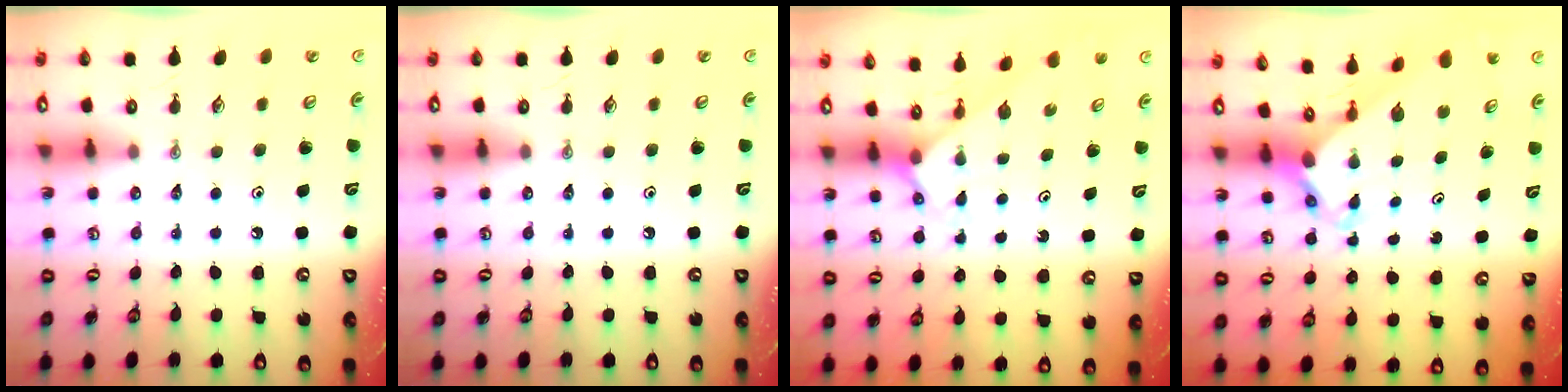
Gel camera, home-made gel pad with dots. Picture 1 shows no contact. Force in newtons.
{"total": 0.0}
{"total": 2.5, "press": 2.5, "slide": 0.2}
{"total": 2.9, "press": 2.9, "slide": 0.3}